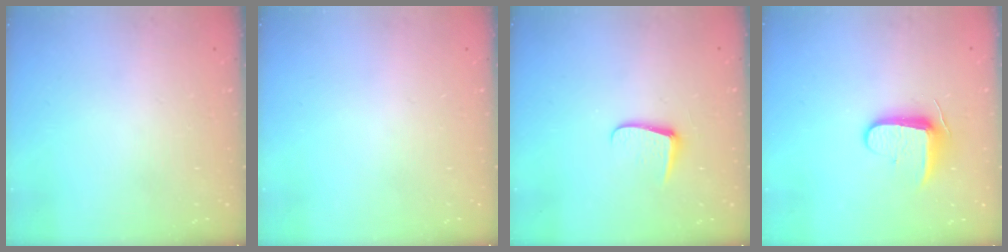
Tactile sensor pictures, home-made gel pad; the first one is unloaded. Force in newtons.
{"total": 0.0}
{"total": 6.0, "press": 6.0, "slide": 0.8}
{"total": 8.9, "press": 8.9, "slide": 0.9}